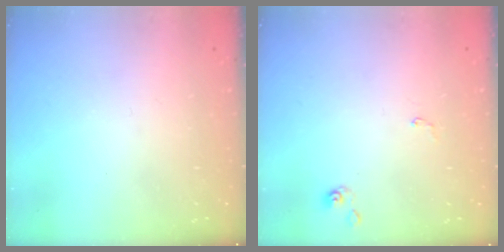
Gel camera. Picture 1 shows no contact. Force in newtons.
{"total": 0.6, "press": 0.6, "slide": 0.1}